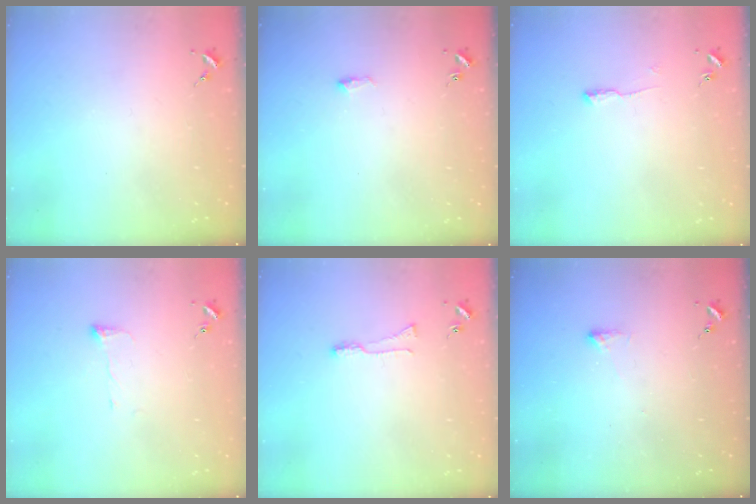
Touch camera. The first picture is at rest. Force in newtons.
{"total": 5.3, "press": 5.3, "slide": 0.7}
{"total": 6.2, "press": 6.2, "slide": 0.6}
{"total": 3.8, "press": 3.7, "slide": 0.6}
{"total": 6.0, "press": 6.0, "slide": 0.7}
{"total": 2.5, "press": 2.4, "slide": 0.5}